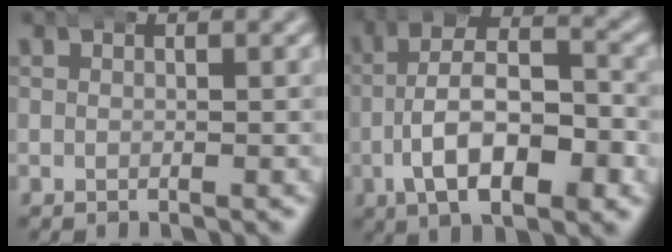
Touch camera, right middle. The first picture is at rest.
{"total": 8.3, "force": [-0.9, 4.3, 7.0], "torque": [-0.103, -0.008, -0.016]}